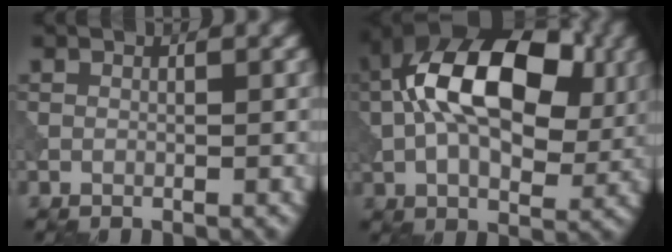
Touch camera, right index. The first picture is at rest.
{"total": 14.2, "force": [2.1, 8.4, 11.2], "torque": [-0.191, 0.021, 0.022]}